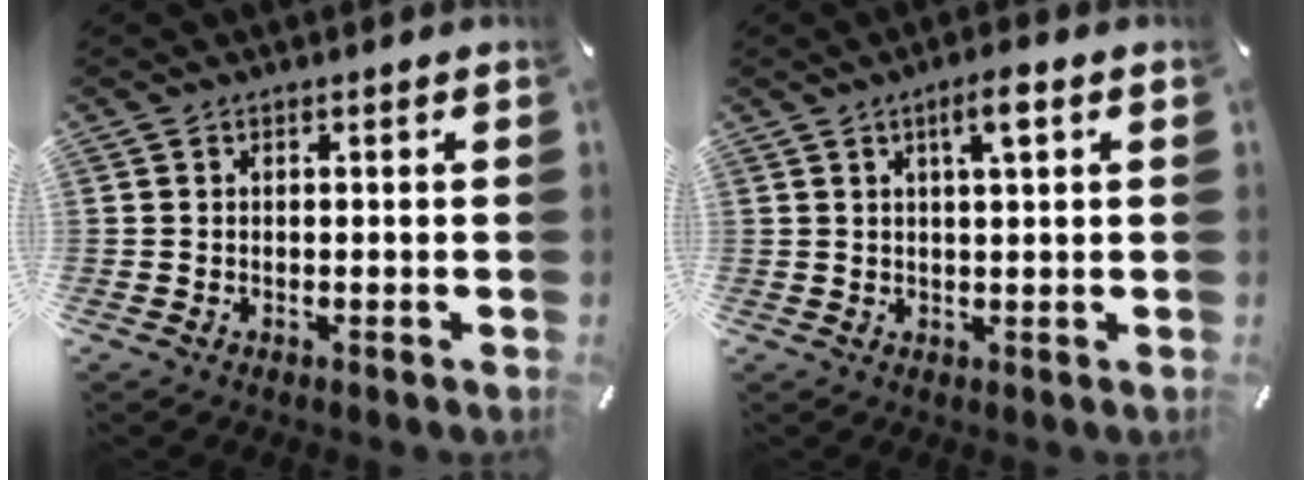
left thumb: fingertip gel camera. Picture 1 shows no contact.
{"total": 4.9, "force": [2.1, 0.9, 4.3], "torque": [-0.080, 0.001, 0.032]}